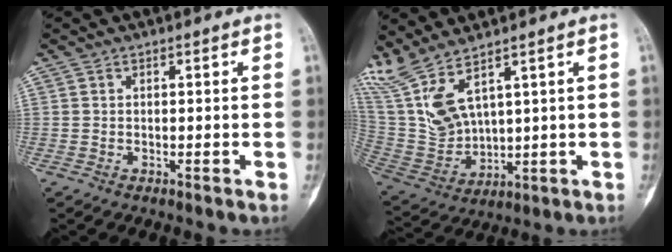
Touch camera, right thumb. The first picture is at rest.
{"total": 11.2, "force": [7.5, 3.2, 7.7], "torque": [-0.178, -0.034, 0.178]}